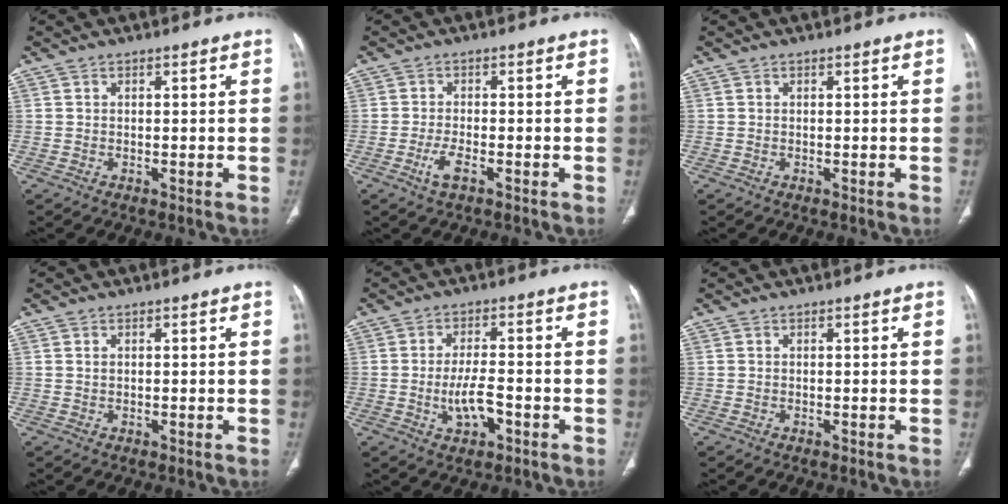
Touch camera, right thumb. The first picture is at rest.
{"total": 3.2, "force": [-1.6, 1.0, 2.6], "torque": [-0.057, 0.006, -0.029]}
{"total": 0.0}
{"total": 0.6, "force": [0.2, 0.4, 0.4], "torque": [-0.009, 0.001, 0.005]}
{"total": 6.0, "force": [-2.0, 2.6, 5.1], "torque": [-0.091, 0.009, -0.033]}
{"total": 0.0}